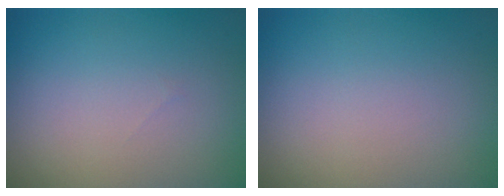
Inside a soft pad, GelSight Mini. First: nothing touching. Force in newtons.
{"total": 0.0}